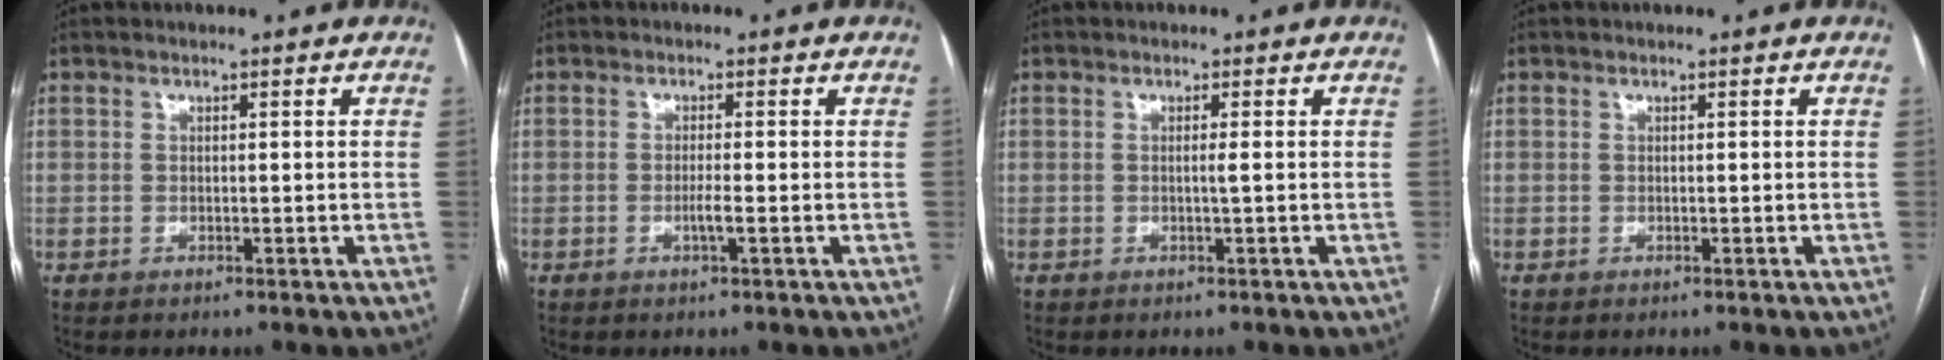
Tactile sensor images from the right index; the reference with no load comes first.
{"total": 1.8, "force": [-0.6, -0.2, 1.7], "torque": [-0.034, -0.003, -0.012]}
{"total": 0.9, "force": [-0.1, -0.3, 0.8], "torque": [-0.013, -0.001, -0.004]}
{"total": 0.0}